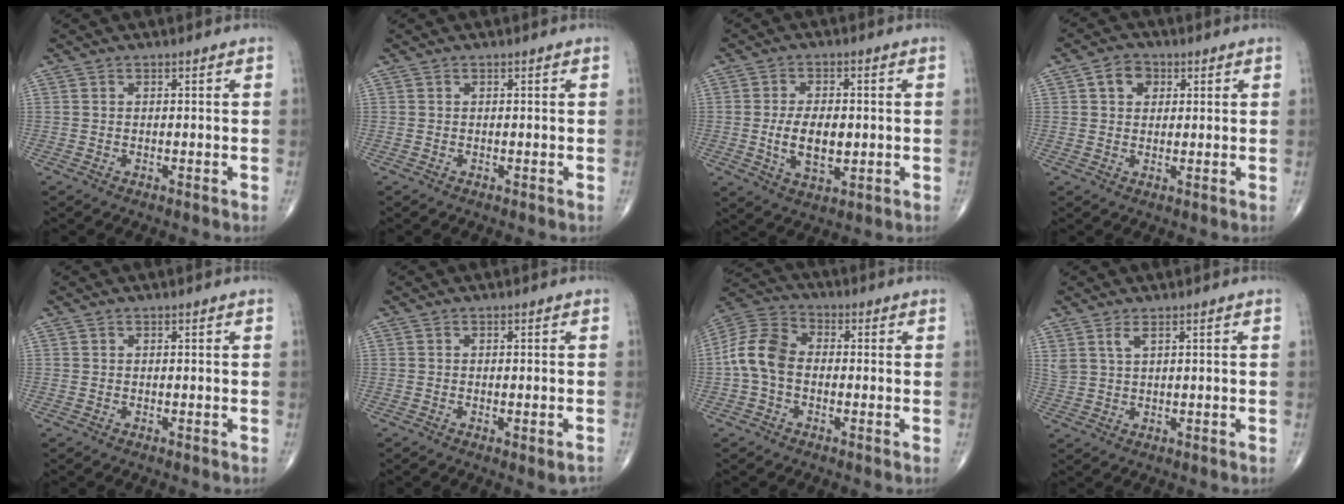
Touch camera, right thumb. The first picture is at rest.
{"total": 0.0}
{"total": 8.2, "force": [-0.6, 4.5, 6.8], "torque": [-0.111, -0.006, -0.006]}
{"total": 4.6, "force": [1.5, 3.6, 2.4], "torque": [-0.021, 0.002, 0.023]}
{"total": 0.0}
{"total": 2.5, "force": [-1.2, 0.6, 2.2], "torque": [-0.026, 0.002, -0.011]}
{"total": 9.8, "force": [-1.1, 6.8, 6.9], "torque": [-0.134, 0.028, -0.036]}
{"total": 2.8, "force": [1.7, 1.0, 2.0], "torque": [-0.048, -0.003, 0.042]}